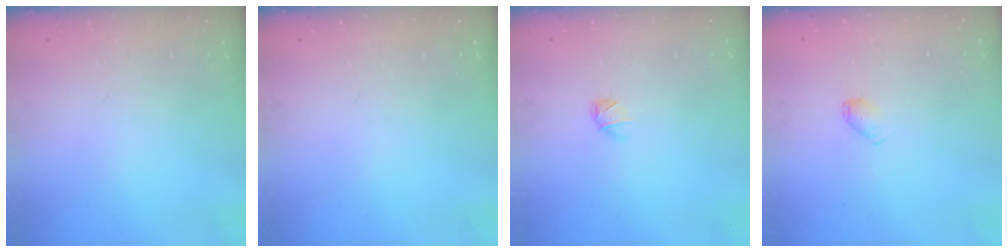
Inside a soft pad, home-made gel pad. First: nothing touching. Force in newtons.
{"total": 0.0}
{"total": 2.6, "press": 2.5, "slide": 0.6}
{"total": 4.0, "press": 3.9, "slide": 0.7}